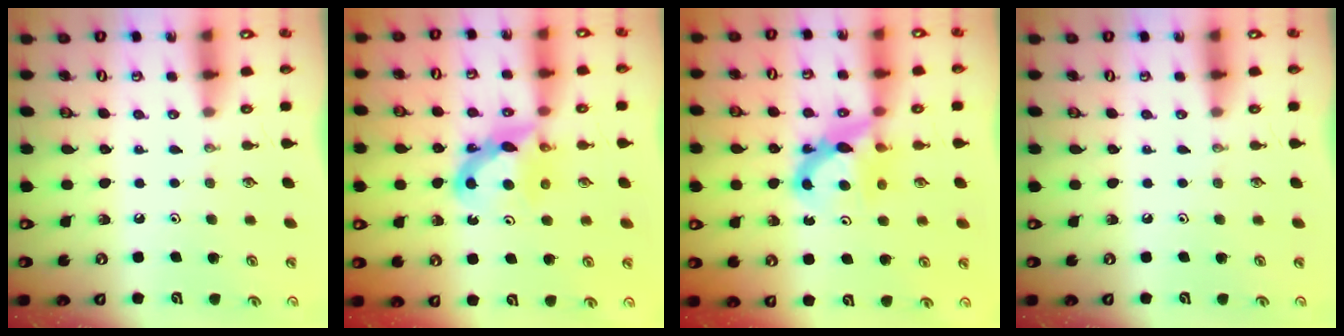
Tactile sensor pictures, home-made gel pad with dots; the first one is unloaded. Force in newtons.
{"total": 7.4, "press": 7.4, "slide": 0.3}
{"total": 7.4, "press": 7.3, "slide": 0.6}
{"total": 0.0}